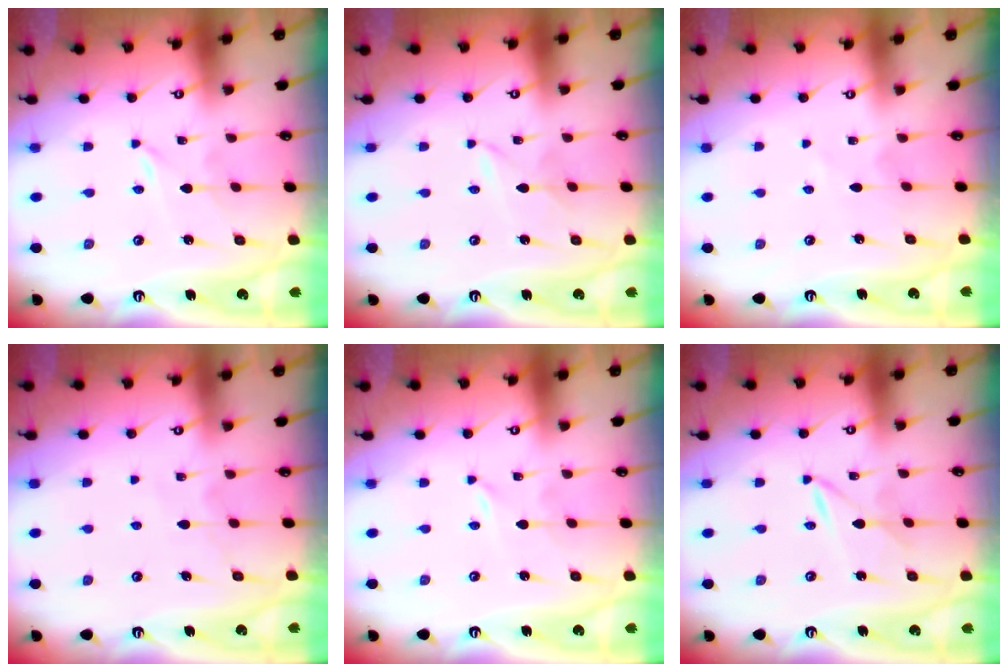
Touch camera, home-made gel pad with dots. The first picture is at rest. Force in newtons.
{"total": 1.5, "press": 1.5, "slide": 0.3}
{"total": 1.5, "press": 1.5, "slide": 0.3}
{"total": 6.0, "press": 5.9, "slide": 0.8}
{"total": 0.0}
{"total": 1.6, "press": 1.6, "slide": 0.1}